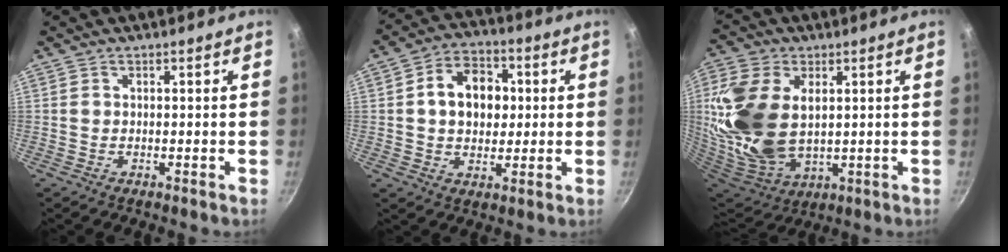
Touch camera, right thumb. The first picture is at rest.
{"total": 11.6, "force": [1.5, 8.7, 7.5], "torque": [-0.084, 0.014, 0.014]}
{"total": 21.0, "force": [3.3, 13.1, 16.1], "torque": [-0.326, -0.024, 0.075]}